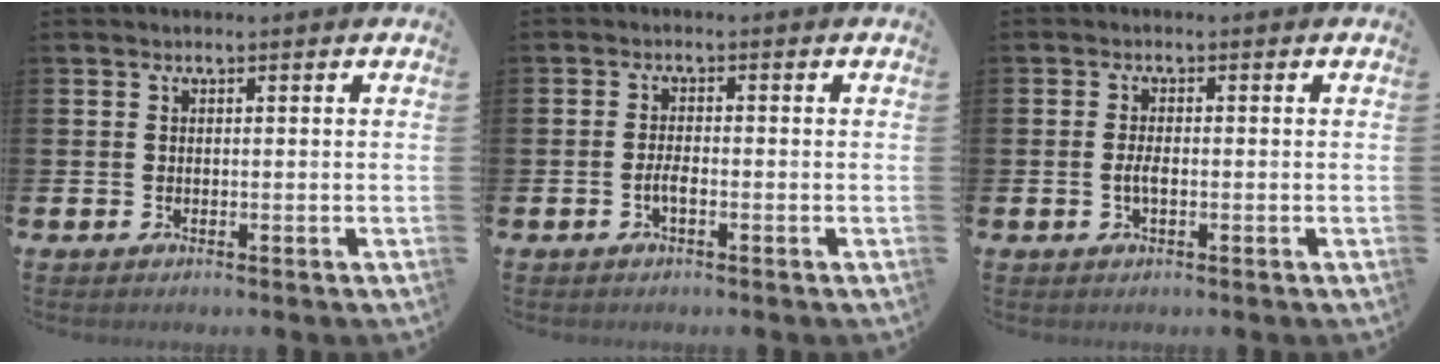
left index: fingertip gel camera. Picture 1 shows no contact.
{"total": 1.7, "force": [-0.8, 0.5, 1.5], "torque": [-0.027, 0.000, -0.015]}
{"total": 1.9, "force": [-0.4, 0.6, 1.7], "torque": [-0.031, 0.000, -0.009]}